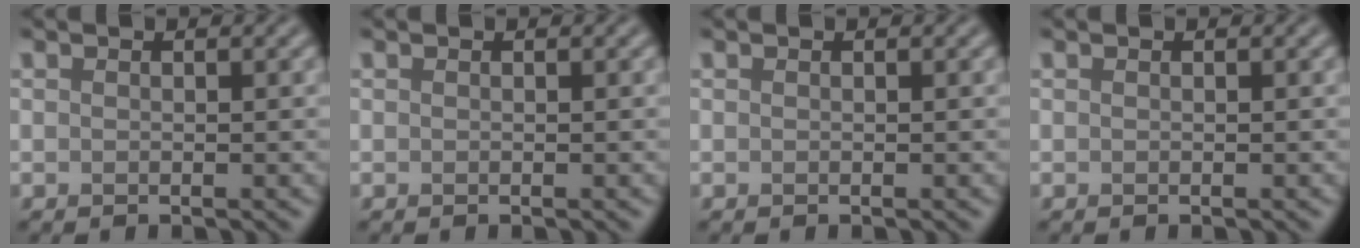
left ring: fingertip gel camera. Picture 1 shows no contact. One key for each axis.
{"total": 0.0}
{"total": 0.0}
{"total": 0.0}